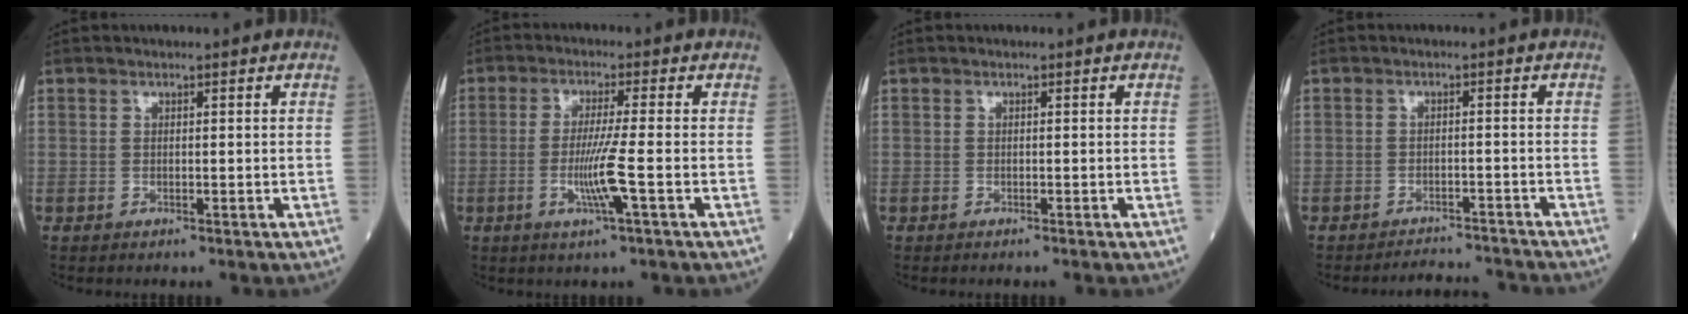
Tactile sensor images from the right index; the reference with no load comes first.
{"total": 6.3, "force": [-1.7, -0.9, 6.0], "torque": [-0.116, -0.015, -0.035]}
{"total": 0.7, "force": [-0.7, 0.0, 0.3], "torque": [-0.004, 0.000, -0.010]}
{"total": 5.8, "force": [-5.8, 0.0, -0.2], "torque": [0.005, 0.003, -0.082]}